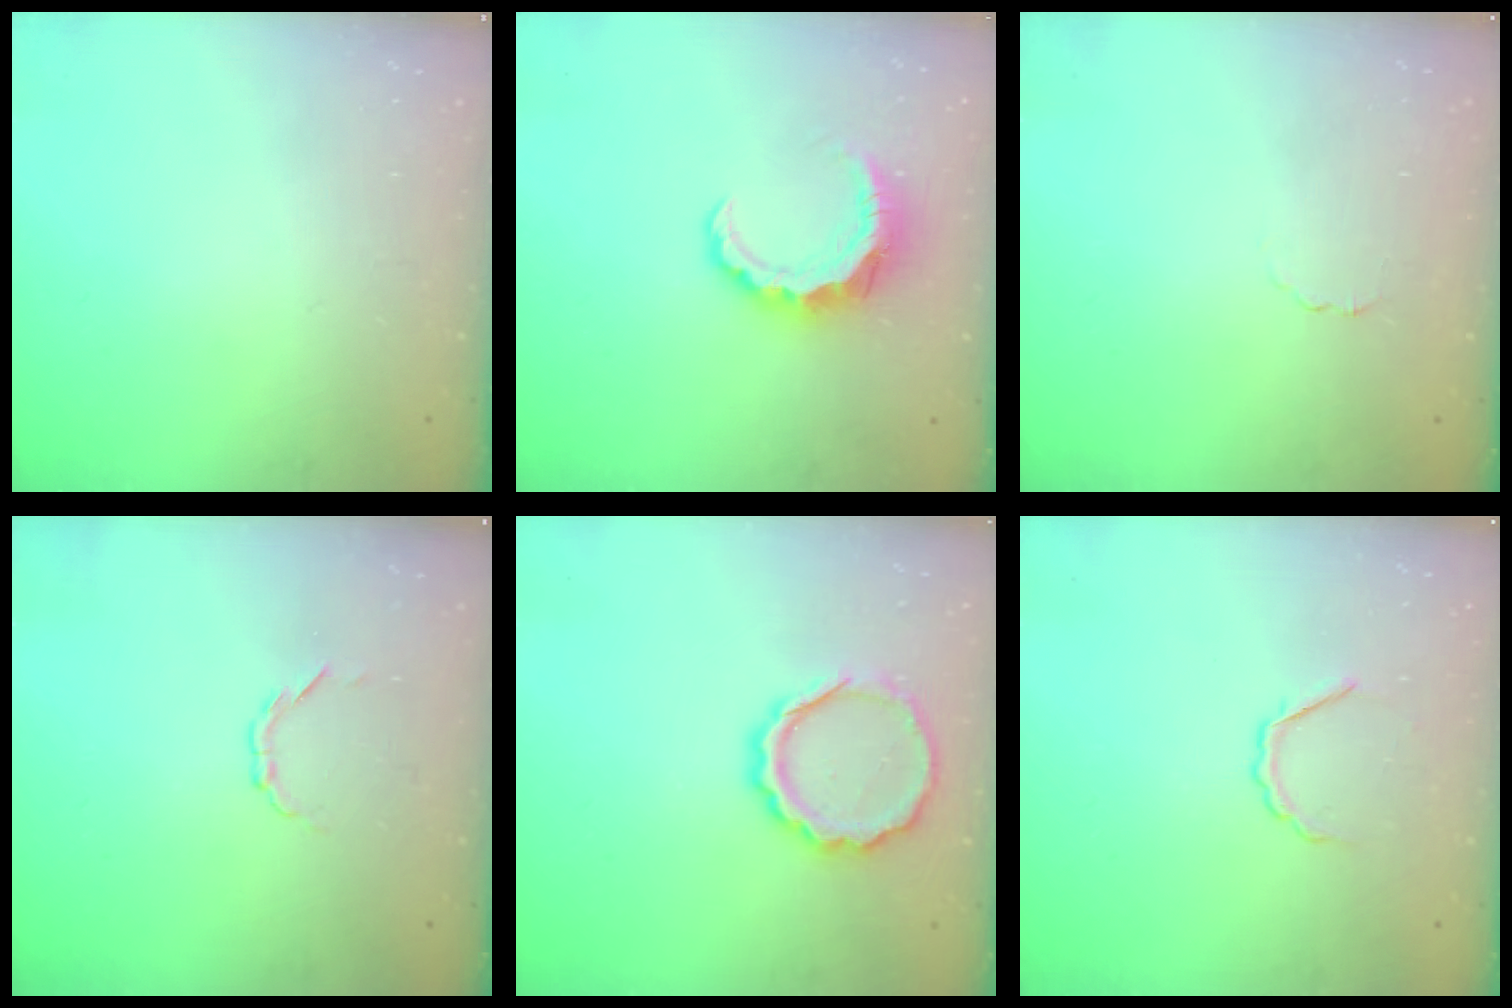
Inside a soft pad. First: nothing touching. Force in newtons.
{"total": 8.0, "press": 8.0, "slide": 0.7}
{"total": 1.4, "press": 1.3, "slide": 0.4}
{"total": 2.3, "press": 2.2, "slide": 0.8}
{"total": 12.3, "press": 12.0, "slide": 2.5}
{"total": 3.7, "press": 3.6, "slide": 0.8}